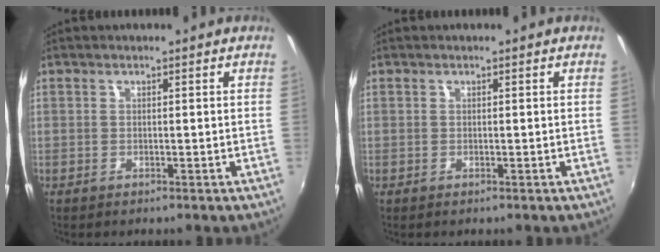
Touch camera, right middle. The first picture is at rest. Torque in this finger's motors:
{"motor_torque": [0.20, -0.17, 0.02, 0.00]}